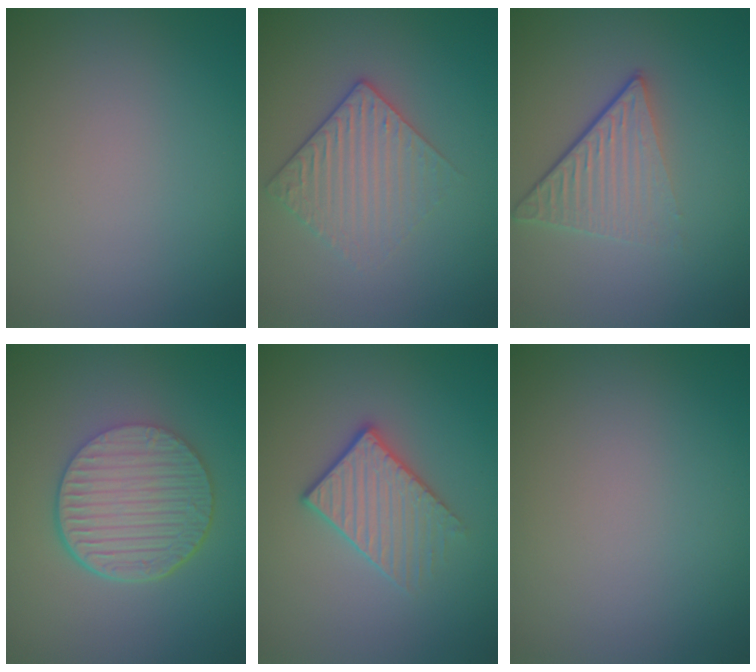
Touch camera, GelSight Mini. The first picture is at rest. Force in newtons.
{"total": 3.1, "press": 2.7, "slide": 1.4}
{"total": 4.7, "press": 3.0, "slide": 3.6}
{"total": 6.7, "press": 4.5, "slide": 5.0}
{"total": 3.2, "press": 3.0, "slide": 1.3}
{"total": 0.0}